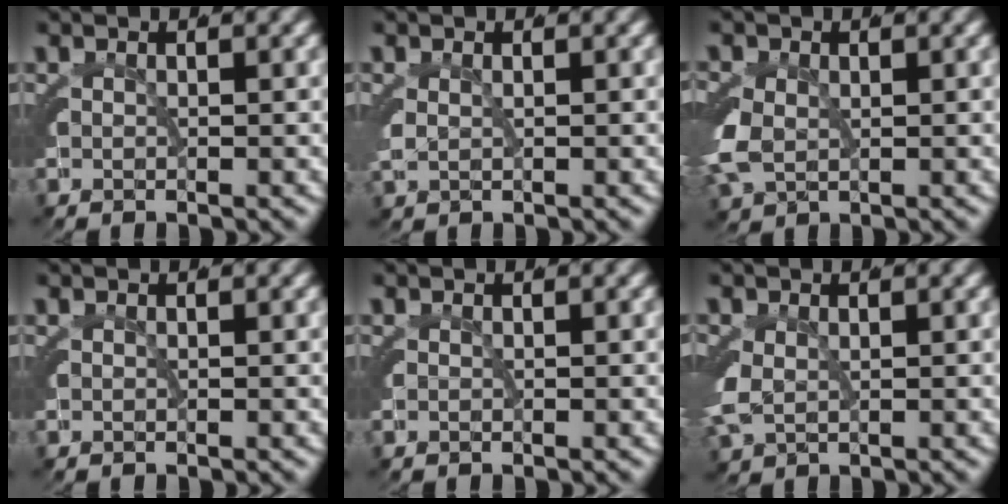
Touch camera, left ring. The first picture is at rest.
{"total": 0.9, "force": [0.3, 0.6, 0.6], "torque": [-0.026, -0.013, 0.018]}
{"total": 3.0, "force": [-0.4, 2.4, 1.7], "torque": [-0.065, -0.025, 0.011]}
{"total": 0.0}
{"total": 0.0}
{"total": 2.0, "force": [-0.2, 1.7, 1.1], "torque": [-0.050, -0.025, 0.017]}